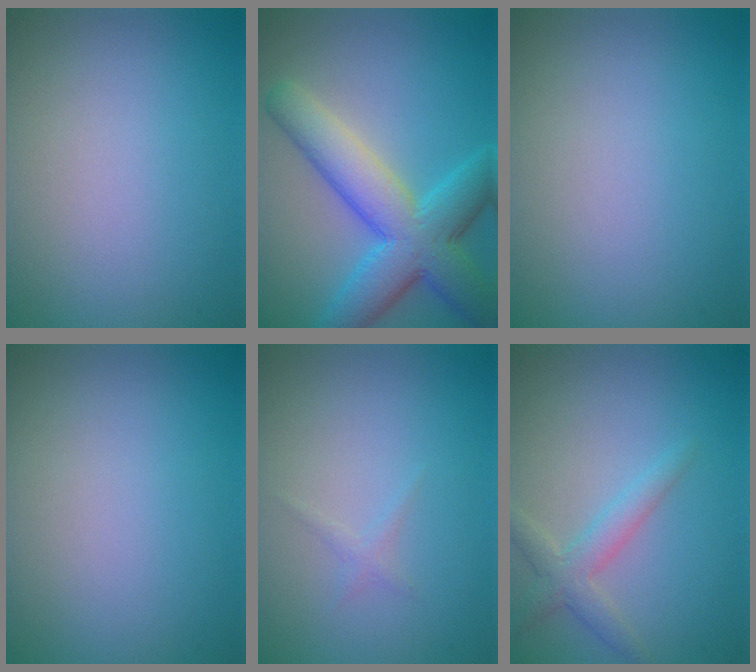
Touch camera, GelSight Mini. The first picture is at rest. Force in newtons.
{"total": 8.5, "press": 8.5, "slide": 0.2}
{"total": 0.0}
{"total": 0.0}
{"total": 0.7, "press": 0.7, "slide": 0.1}
{"total": 2.5, "press": 2.5, "slide": 0.2}